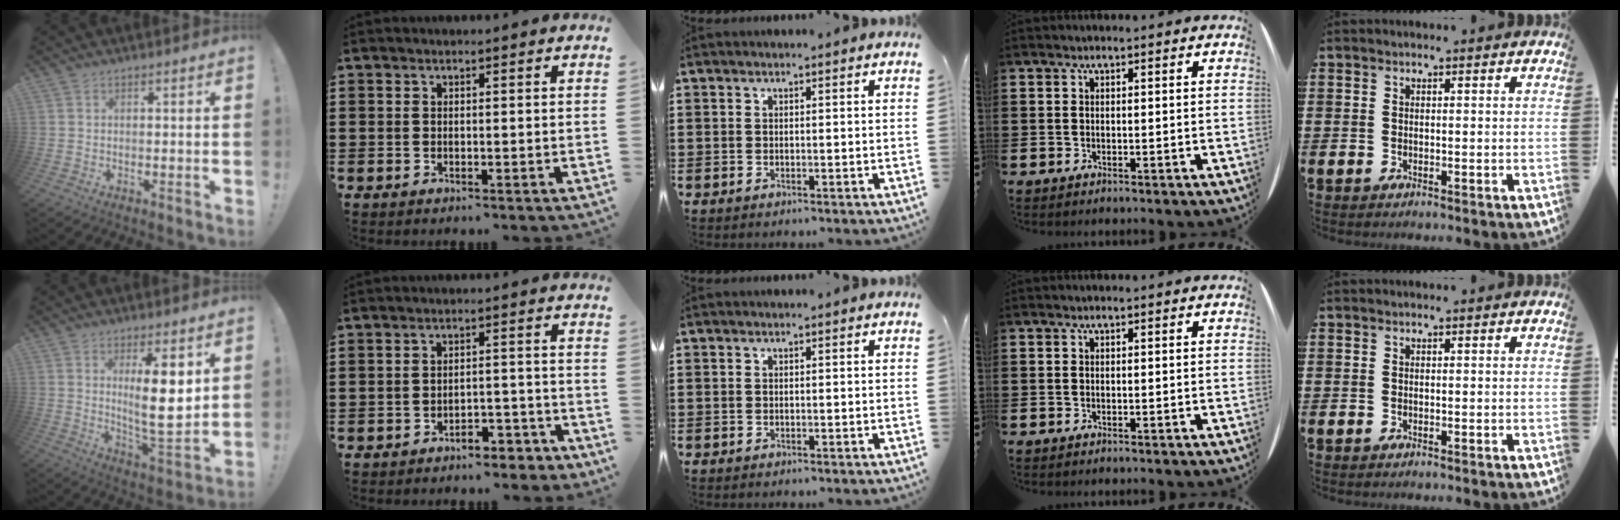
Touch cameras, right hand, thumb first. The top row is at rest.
{"thumb": {"total": 12.9, "force": [3.8, 3.3, 11.9], "torque": [-0.188, -0.028, 0.057]}, "index": {"total": 3.8, "force": [-3.7, 0.6, 0.9], "torque": [-0.017, 0.007, -0.075]}}